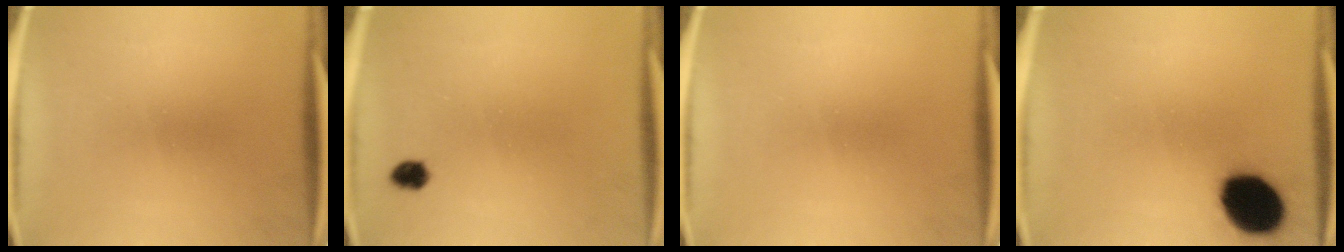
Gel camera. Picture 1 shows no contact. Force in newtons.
{"total": 2.1}
{"total": 0.0}
{"total": 15.1}